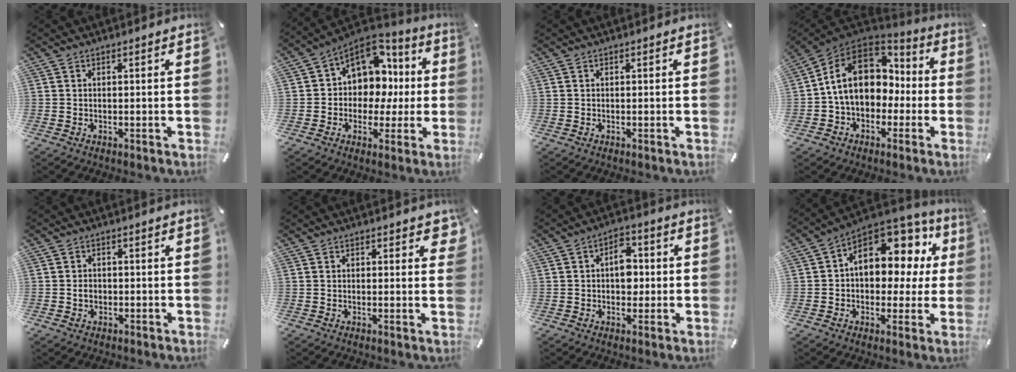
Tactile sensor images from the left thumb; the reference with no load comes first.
{"total": 12.5, "force": [3.6, 10.3, 6.2], "torque": [-0.091, -0.029, 0.072]}
{"total": 0.0}
{"total": 15.6, "force": [1.5, 12.3, 9.5], "torque": [-0.179, 0.011, 0.031]}
{"total": 2.2, "force": [-0.5, 1.7, 1.2], "torque": [-0.024, 0.005, -0.011]}
{"total": 1.9, "force": [0.9, 1.1, 1.3], "torque": [-0.003, -0.004, 0.010]}
{"total": 6.8, "force": [0.1, 4.8, 4.8], "torque": [-0.052, 0.000, -0.006]}
{"total": 12.4, "force": [4.6, 8.6, 7.7], "torque": [-0.103, -0.042, 0.080]}